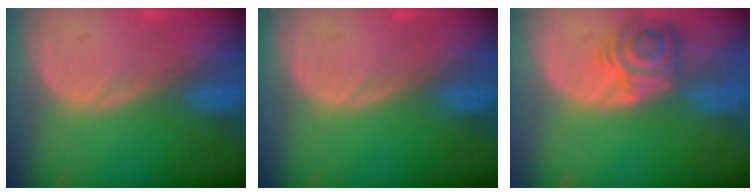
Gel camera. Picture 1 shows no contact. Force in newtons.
{"total": 0.0}
{"total": 5.6, "press": 5.5, "slide": 1.0}